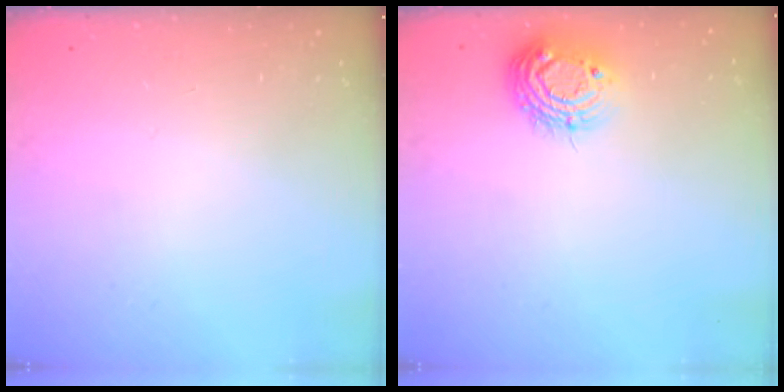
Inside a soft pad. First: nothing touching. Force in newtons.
{"total": 10.0, "press": 9.9, "slide": 0.8}